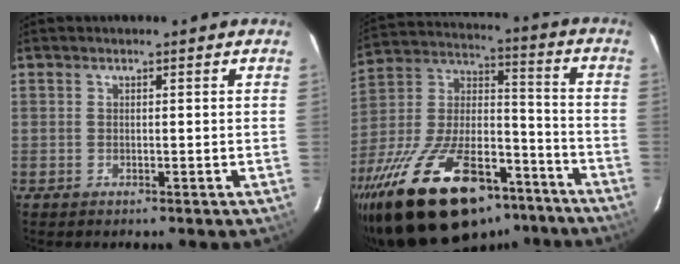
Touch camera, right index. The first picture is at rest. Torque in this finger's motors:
{"motor_torque": [1.76, -0.37, 1.05, 0.21]}